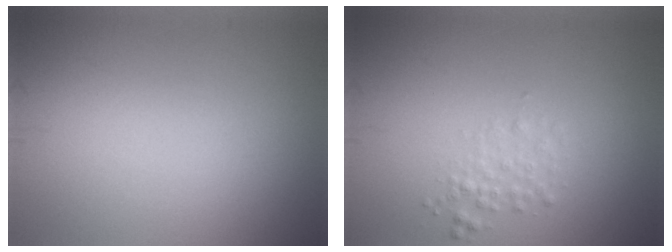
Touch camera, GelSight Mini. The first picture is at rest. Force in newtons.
{"total": 1.5, "press": 1.5, "slide": 0.1}